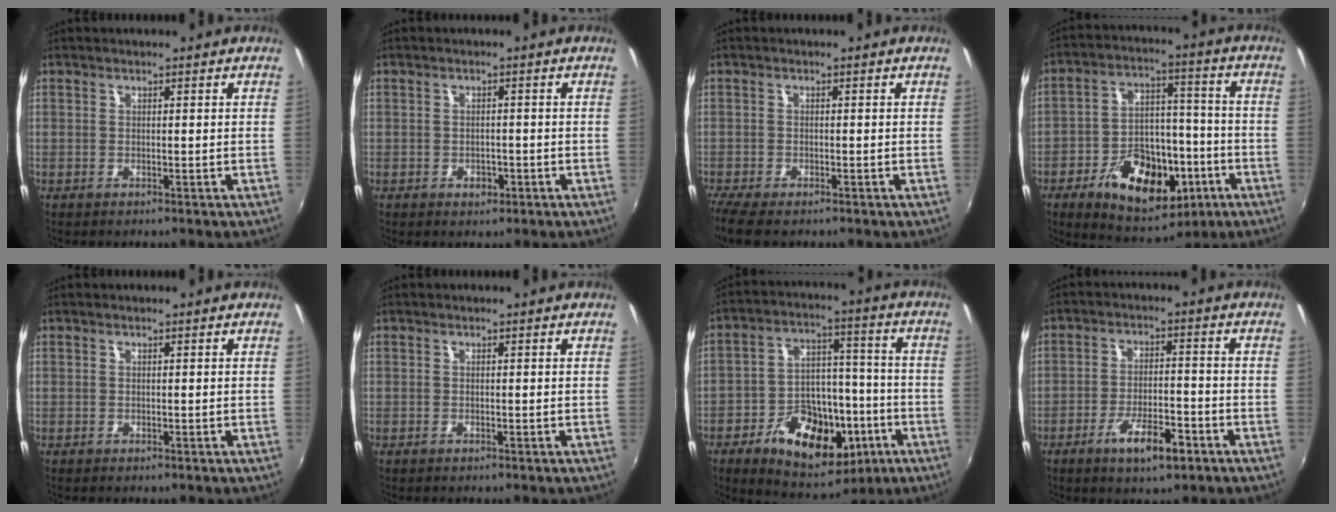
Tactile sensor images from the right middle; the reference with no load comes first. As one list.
[{"total": 2.2, "force": [-1.1, 1.6, 0.9], "torque": [-0.015, -0.001, -0.014]}, {"total": 5.8, "force": [-4.5, 1.5, 3.4], "torque": [-0.084, -0.031, -0.087]}, {"total": 17.7, "force": [-8.1, 10.2, 11.9], "torque": [-0.225, 0.017, -0.111]}, {"total": 0.0}, {"total": 0.0}, {"total": 18.2, "force": [-8.2, 10.8, 12.2], "torque": [-0.227, 0.019, -0.111]}, {"total": 8.2, "force": [-4.8, 2.5, 6.2], "torque": [-0.125, -0.008, -0.077]}]